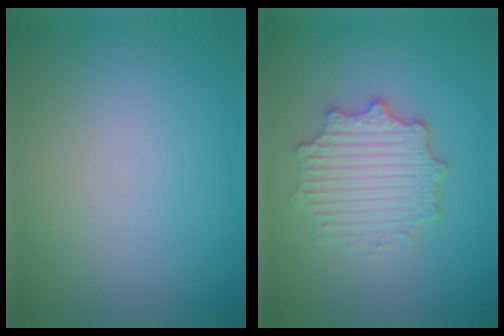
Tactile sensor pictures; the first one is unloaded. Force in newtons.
{"total": 4.4, "press": 3.6, "slide": 2.5}